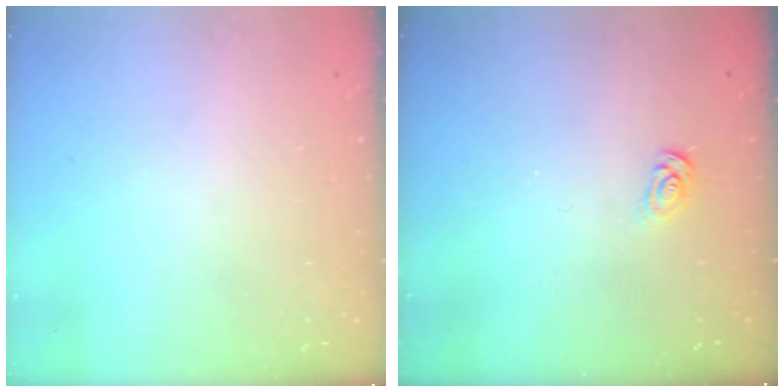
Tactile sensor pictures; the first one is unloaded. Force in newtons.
{"total": 2.5, "press": 2.4, "slide": 0.3}